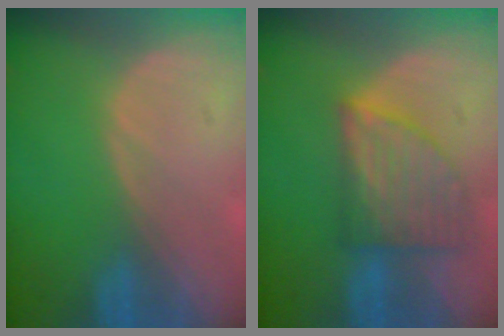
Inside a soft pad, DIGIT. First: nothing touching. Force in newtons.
{"total": 7.7, "press": 7.0, "slide": 3.1}